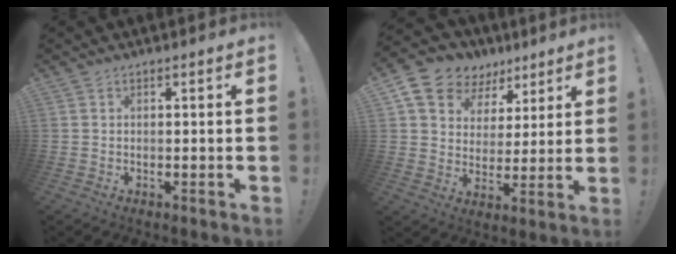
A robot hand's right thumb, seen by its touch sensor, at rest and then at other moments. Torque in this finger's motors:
{"motor_torque": [0.34, 1.27, 0.18, -0.07, 0.01]}